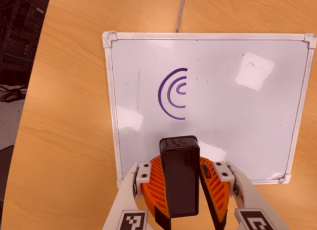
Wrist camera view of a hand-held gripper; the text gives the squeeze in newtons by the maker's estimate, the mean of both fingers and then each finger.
{"total": 8.6, "left": 9.6, "right": 7.6}